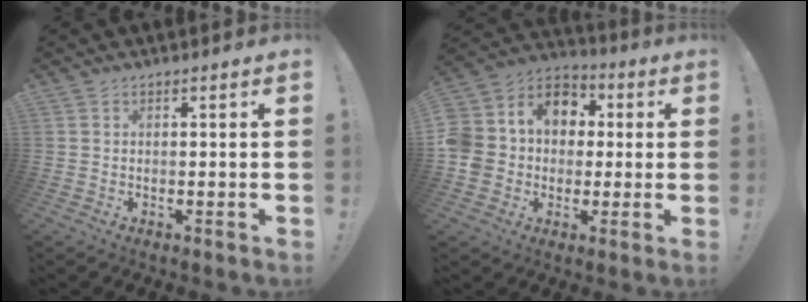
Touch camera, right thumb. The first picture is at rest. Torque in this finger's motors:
{"motor_torque": [2.03, 2.25, 1.10, -0.31, 0.08]}